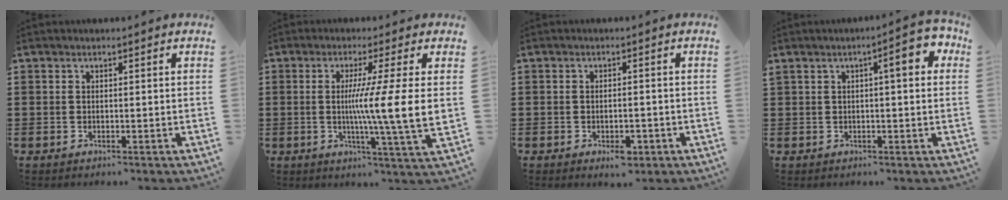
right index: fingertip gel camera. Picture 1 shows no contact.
{"total": 9.8, "force": [0.9, -1.1, 9.7], "torque": [-0.179, -0.011, 0.008]}
{"total": 2.7, "force": [-1.3, 1.1, 2.0], "torque": [-0.034, 0.001, -0.023]}
{"total": 5.6, "force": [1.4, 1.4, 5.2], "torque": [-0.076, -0.002, 0.017]}